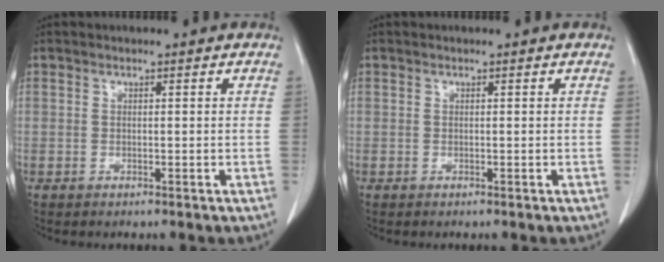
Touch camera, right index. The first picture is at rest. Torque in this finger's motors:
{"motor_torque": [0.00, 0.00, 0.00, 0.00]}